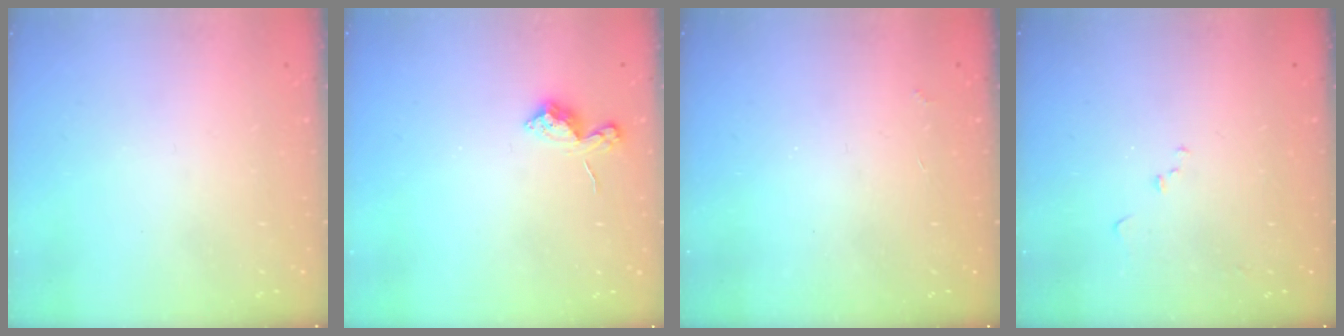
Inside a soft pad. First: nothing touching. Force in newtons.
{"total": 8.0, "press": 8.0, "slide": 0.6}
{"total": 2.9, "press": 2.9, "slide": 0.5}
{"total": 6.5, "press": 6.4, "slide": 0.7}